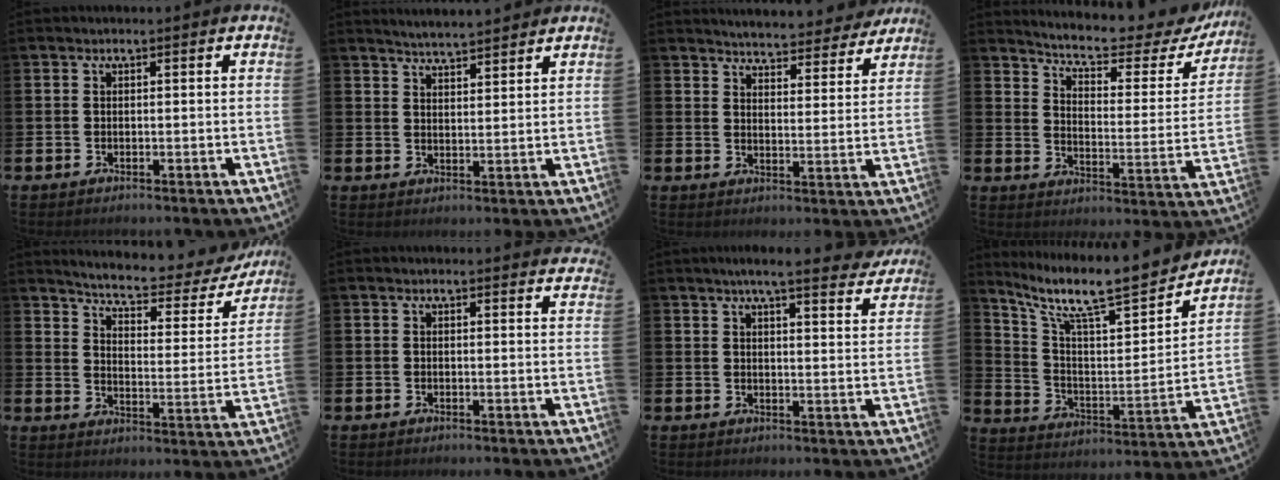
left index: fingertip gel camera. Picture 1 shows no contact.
{"total": 4.3, "force": [4.3, 0.0, 0.1], "torque": [-0.010, -0.024, 0.077]}
{"total": 5.3, "force": [5.2, 0.7, 0.3], "torque": [-0.013, -0.042, 0.089]}
{"total": 6.8, "force": [6.0, 1.3, 2.8], "torque": [-0.075, -0.043, 0.098]}
{"total": 6.1, "force": [5.6, 1.1, 2.2], "torque": [-0.063, -0.043, 0.088]}
{"total": 1.3, "force": [1.3, 0.0, 0.1], "torque": [0.006, -0.008, 0.022]}
{"total": 5.9, "force": [5.4, 0.3, 2.4], "torque": [-0.041, -0.030, 0.090]}
{"total": 10.8, "force": [9.2, 2.3, 5.3], "torque": [-0.132, -0.072, 0.149]}